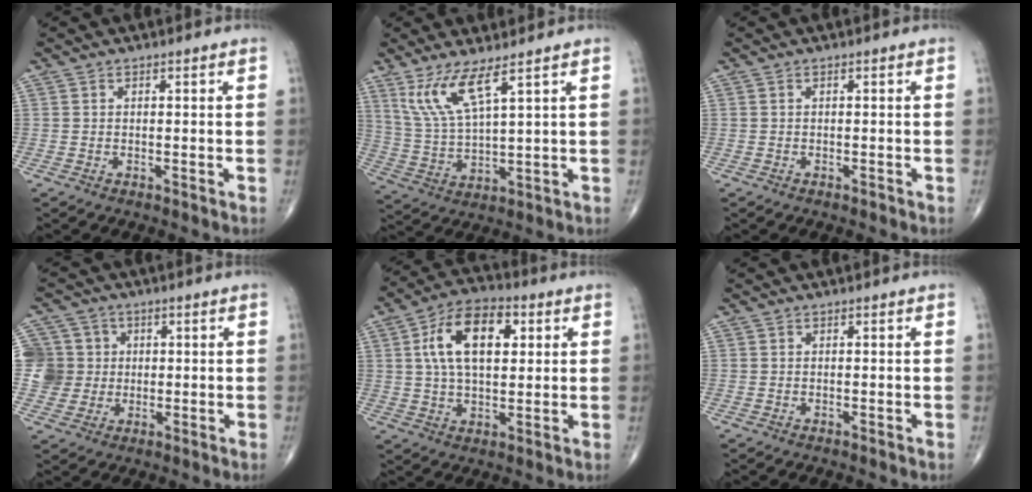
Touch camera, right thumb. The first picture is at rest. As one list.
[{"total": 9.0, "force": [5.5, 1.3, 7.0], "torque": [-0.155, -0.035, 0.122]}, {"total": 0.0}, {"total": 8.1, "force": [0.9, 8.0, 1.1], "torque": [0.010, 0.011, 0.017]}, {"total": 14.1, "force": [3.6, 7.8, 11.2], "torque": [-0.184, 0.009, 0.060]}, {"total": 0.0}]